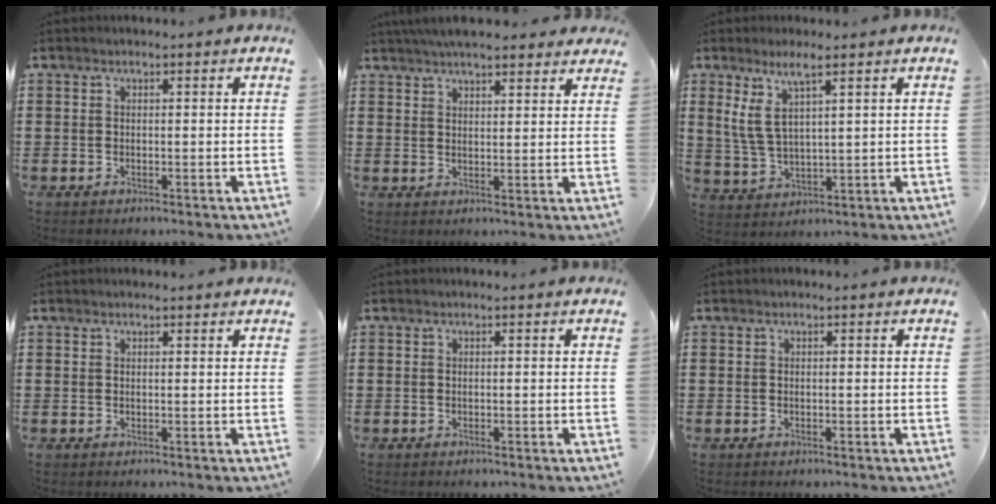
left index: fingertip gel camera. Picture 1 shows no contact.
{"total": 5.1, "force": [4.7, 0.8, 1.8], "torque": [-0.046, -0.005, 0.088]}
{"total": 6.3, "force": [3.5, 1.5, 5.1], "torque": [-0.121, -0.004, 0.057]}
{"total": 0.7, "force": [0.6, 0.1, 0.2], "torque": [-0.006, 0.000, 0.012]}
{"total": 0.0}
{"total": 0.0}